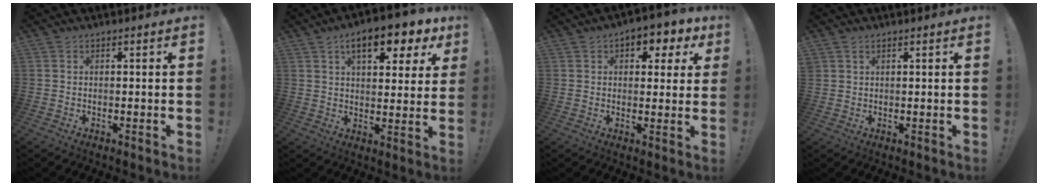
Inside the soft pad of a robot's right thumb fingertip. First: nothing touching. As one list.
[{"total": 12.5, "force": [6.4, 5.1, 9.4], "torque": [-0.133, -0.029, 0.103]}, {"total": 6.4, "force": [2.5, 4.3, 4.1], "torque": [-0.045, -0.008, 0.042]}, {"total": 1.0, "force": [0.7, 0.7, 0.1], "torque": [0.003, -0.002, 0.013]}]